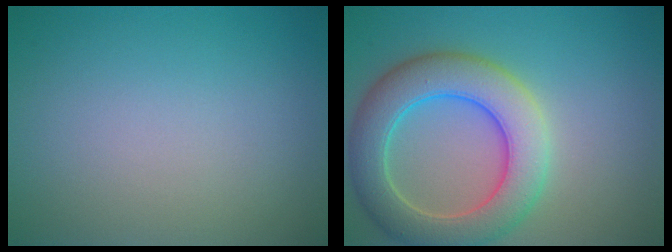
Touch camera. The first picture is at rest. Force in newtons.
{"total": 7.5, "press": 7.5, "slide": 0.7}